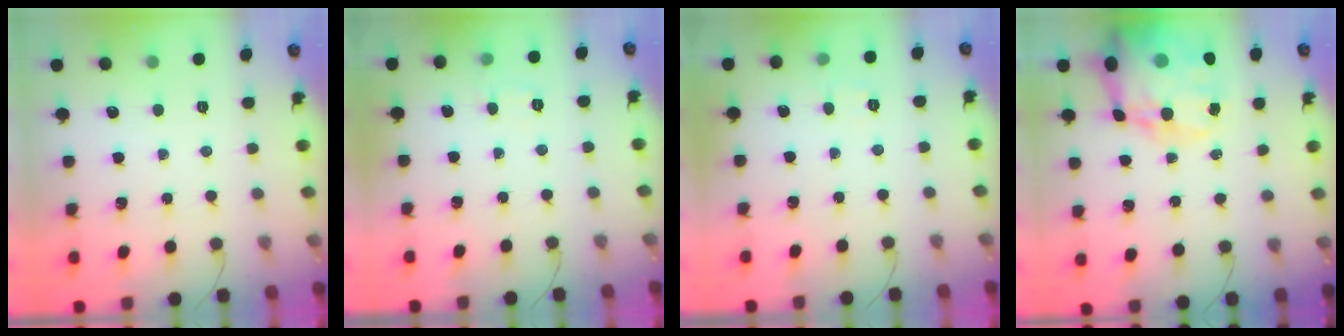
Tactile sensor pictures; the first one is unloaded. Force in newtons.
{"total": 4.9, "press": 4.7, "slide": 1.2}
{"total": 2.6, "press": 2.3, "slide": 1.2}
{"total": 24.5, "press": 23.8, "slide": 5.8}